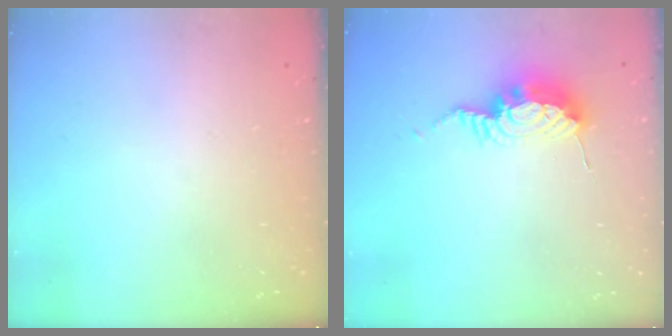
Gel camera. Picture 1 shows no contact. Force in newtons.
{"total": 10.4, "press": 10.4, "slide": 0.5}